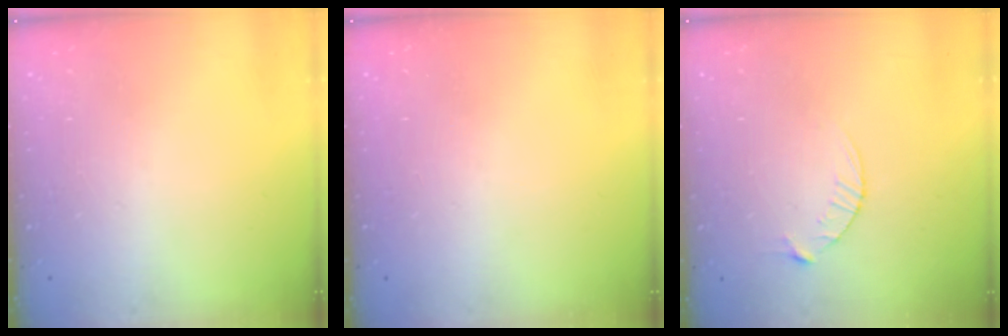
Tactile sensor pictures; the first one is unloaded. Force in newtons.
{"total": 0.0}
{"total": 3.6, "press": 3.5, "slide": 0.5}